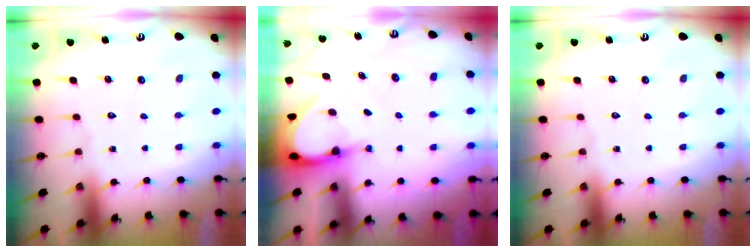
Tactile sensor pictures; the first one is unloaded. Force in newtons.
{"total": 3.9, "press": 3.9, "slide": 0.4}
{"total": 0.0}